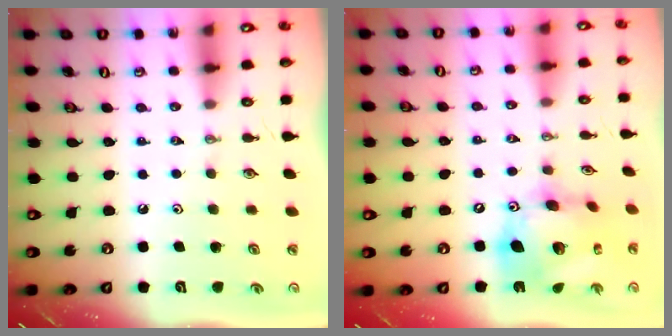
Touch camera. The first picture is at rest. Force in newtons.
{"total": 18.6, "press": 18.5, "slide": 2.1}